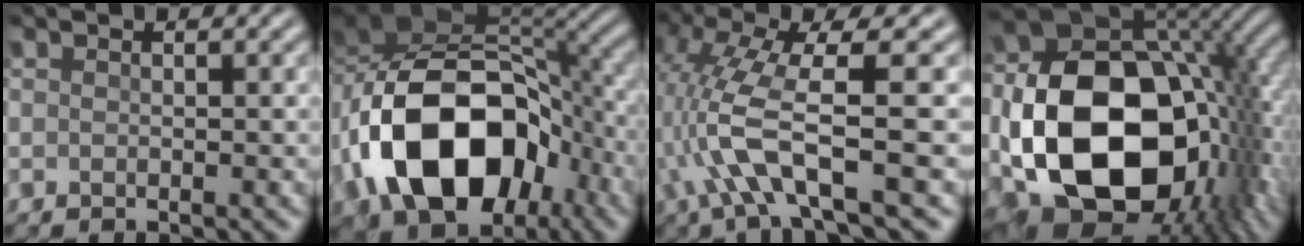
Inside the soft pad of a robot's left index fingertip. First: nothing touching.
{"total": 15.7, "force": [-4.5, 10.0, 11.2], "torque": [-0.216, -0.001, -0.078]}
{"total": 6.6, "force": [-1.9, 0.5, 6.3], "torque": [-0.151, 0.006, -0.039]}
{"total": 18.6, "force": [-2.0, 12.8, 13.4], "torque": [-0.275, -0.043, -0.004]}